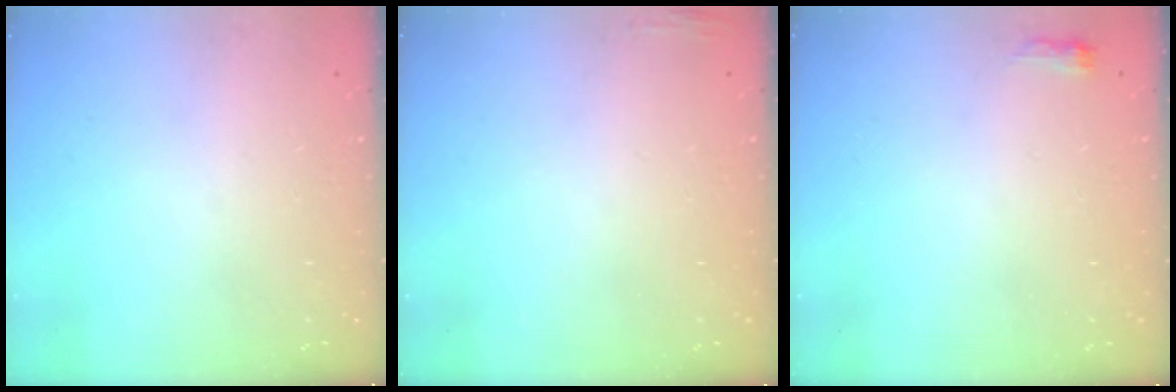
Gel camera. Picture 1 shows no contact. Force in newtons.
{"total": 3.1, "press": 3.0, "slide": 0.8}
{"total": 9.8, "press": 2.8, "slide": 9.4}